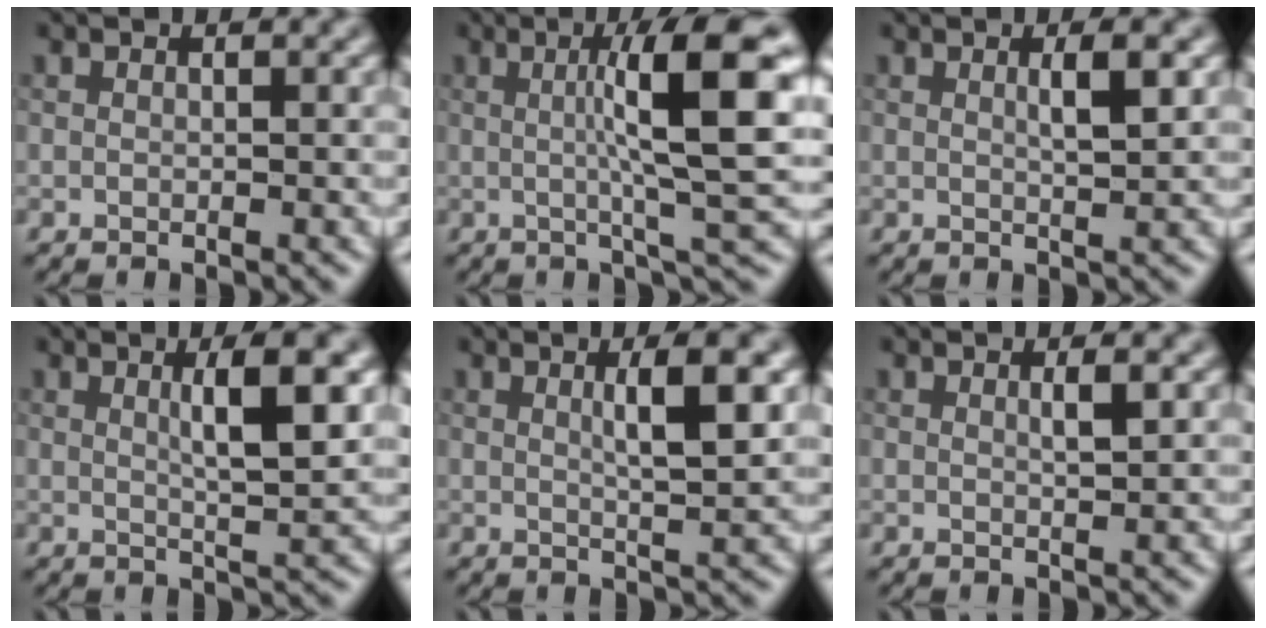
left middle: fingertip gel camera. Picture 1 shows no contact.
{"total": 8.8, "force": [1.2, 1.3, 8.6], "torque": [-0.119, 0.008, 0.020]}
{"total": 2.2, "force": [0.6, 0.4, 2.1], "torque": [-0.029, 0.003, 0.007]}
{"total": 4.9, "force": [1.3, 1.0, 4.7], "torque": [-0.067, 0.004, 0.019]}
{"total": 4.2, "force": [1.1, 0.9, 3.9], "torque": [-0.055, 0.003, 0.015]}
{"total": 1.1, "force": [0.4, 0.1, 1.0], "torque": [-0.017, 0.002, 0.004]}